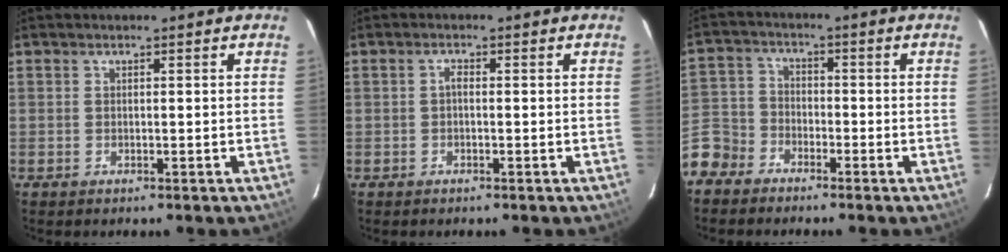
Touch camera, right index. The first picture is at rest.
{"total": 1.0, "force": [-0.3, 0.5, 0.8], "torque": [-0.014, 0.006, -0.006]}
{"total": 7.8, "force": [-5.4, 5.5, 1.4], "torque": [-0.044, 0.021, -0.115]}